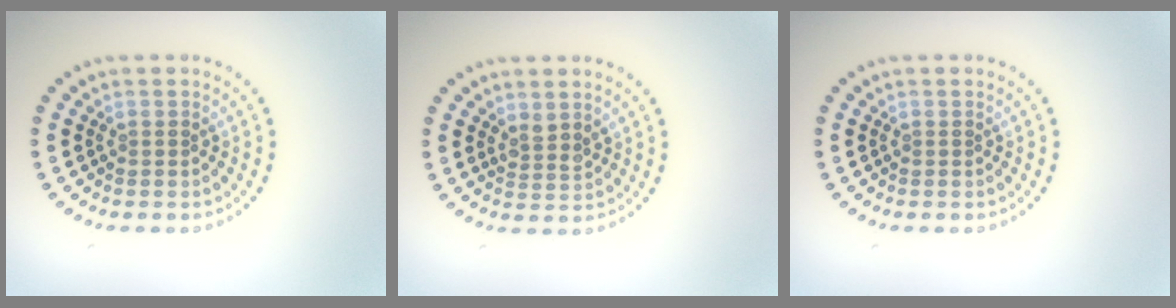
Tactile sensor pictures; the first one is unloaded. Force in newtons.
{"total": 1.5, "press": 1.2, "slide": 1.0}
{"total": 0.0}